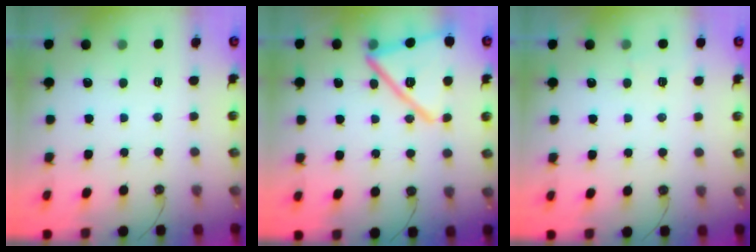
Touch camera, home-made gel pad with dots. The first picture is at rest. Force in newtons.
{"total": 20.6, "press": 20.5, "slide": 1.2}
{"total": 3.6, "press": 2.5, "slide": 2.6}